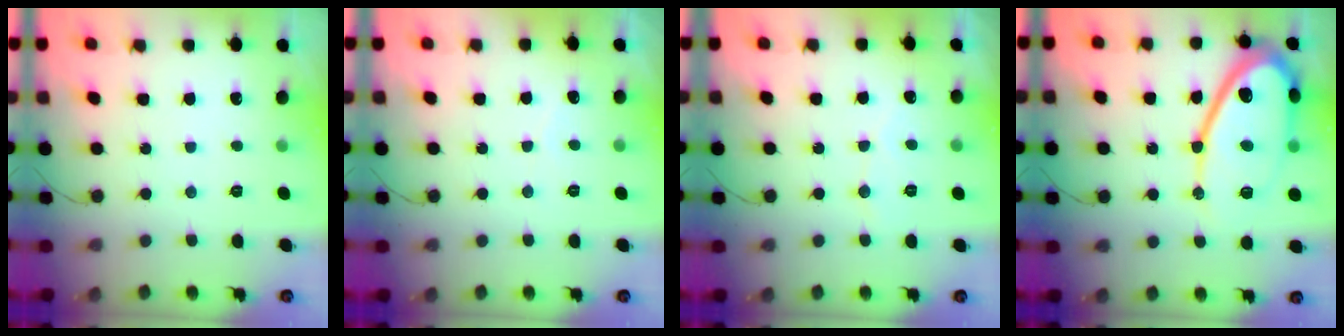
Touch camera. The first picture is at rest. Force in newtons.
{"total": 1.9, "press": 1.9, "slide": 0.2}
{"total": 3.8, "press": 3.8, "slide": 0.3}
{"total": 20.0, "press": 20.0, "slide": 1.8}